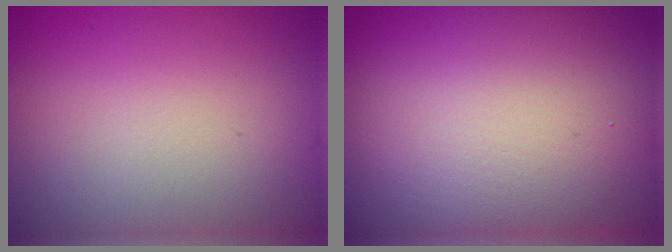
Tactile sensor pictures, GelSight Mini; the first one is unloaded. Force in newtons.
{"total": 20.6, "press": 20.5, "slide": 1.3}